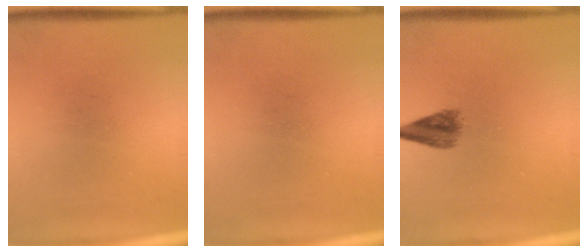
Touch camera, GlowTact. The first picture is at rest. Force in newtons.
{"total": 0.0}
{"total": 3.5}